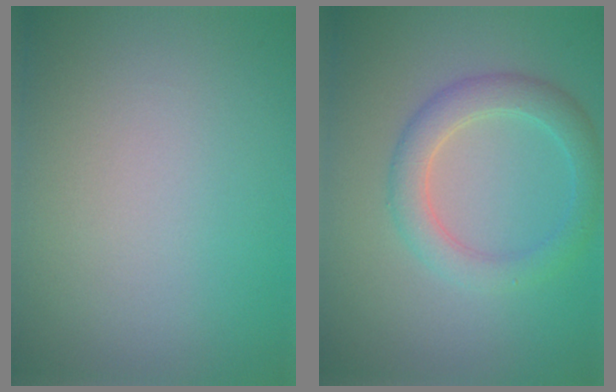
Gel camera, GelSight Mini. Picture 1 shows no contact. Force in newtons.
{"total": 3.6, "press": 3.6, "slide": 0.3}